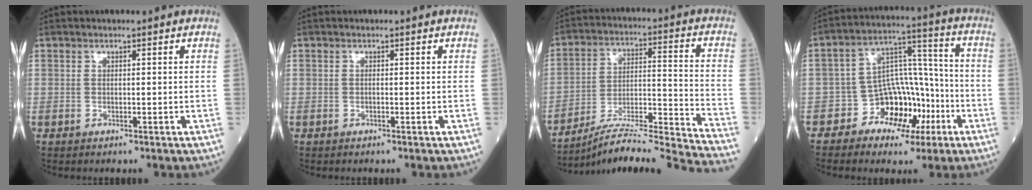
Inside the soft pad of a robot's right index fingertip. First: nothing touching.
{"total": 0.0}
{"total": 21.6, "force": [-20.1, -2.2, 7.5], "torque": [-0.094, -0.002, -0.308]}
{"total": 10.0, "force": [-4.7, 7.1, 5.4], "torque": [-0.085, 0.034, -0.074]}